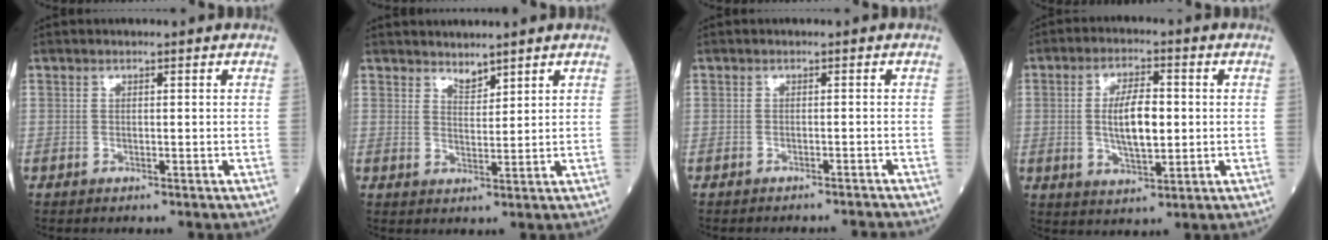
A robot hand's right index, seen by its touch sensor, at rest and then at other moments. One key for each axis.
{"total": 2.3, "fx": 2.2, "fy": 0.5, "fz": 0.5, "tx": -0.009, "ty": -0.004, "tz": 0.043}
{"total": 2.8, "fx": -2.7, "fy": -0.8, "fz": 0.0, "tx": 0.006, "ty": -0.005, "tz": -0.034}
{"total": 8.1, "fx": 0.2, "fy": 2.9, "fz": 7.6, "tx": -0.144, "ty": 0.002, "tz": 0.005}